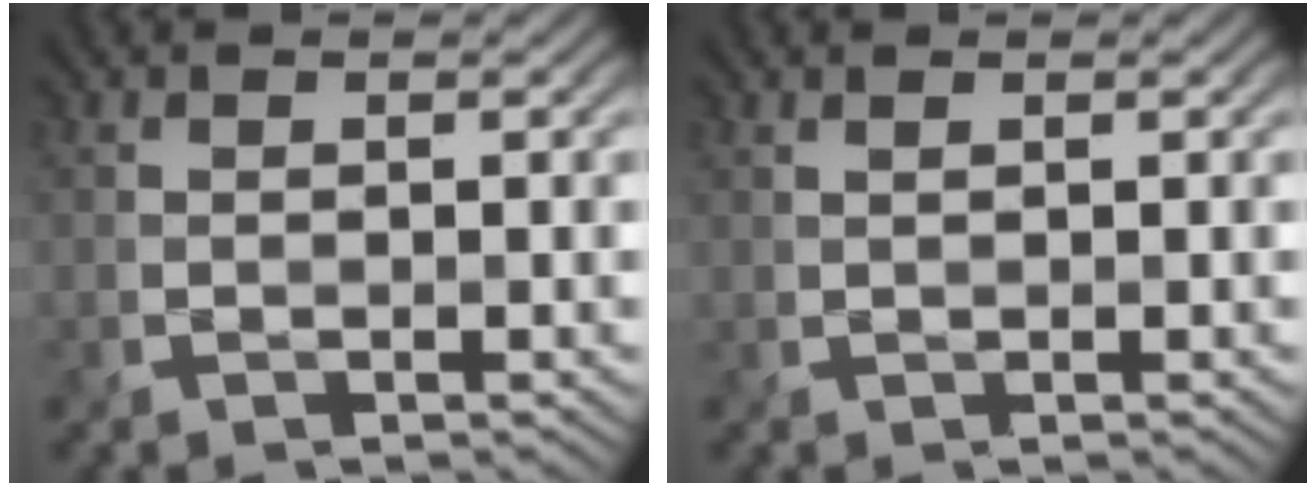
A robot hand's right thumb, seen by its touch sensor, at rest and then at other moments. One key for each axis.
{"total": 0.6, "fx": 0.4, "fy": 0.1, "fz": 0.4, "tx": -0.010, "ty": 0.000, "tz": 0.004}